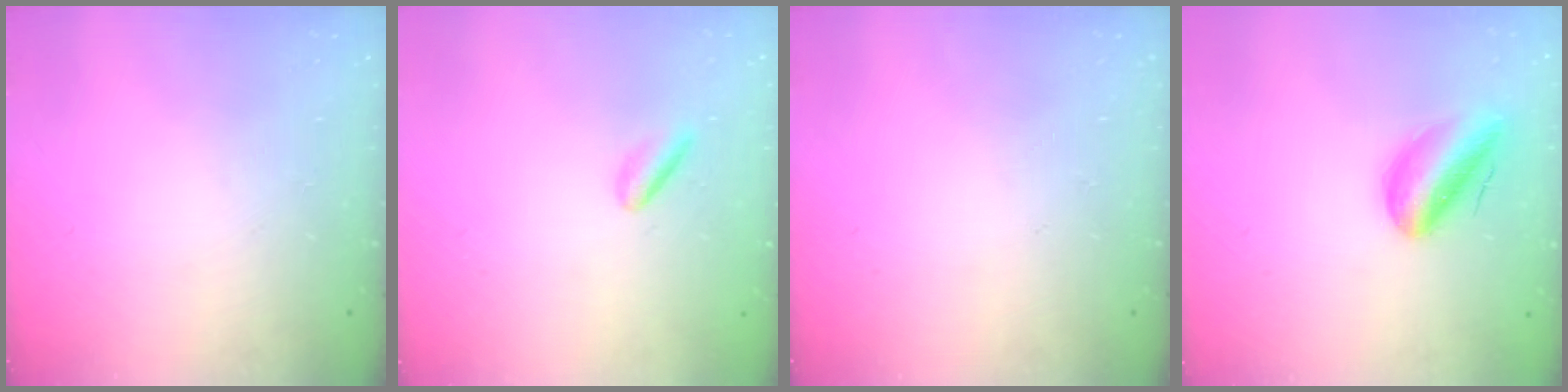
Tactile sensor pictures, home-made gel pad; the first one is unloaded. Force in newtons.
{"total": 3.0, "press": 2.7, "slide": 1.3}
{"total": 0.0}
{"total": 12.1, "press": 11.6, "slide": 3.2}